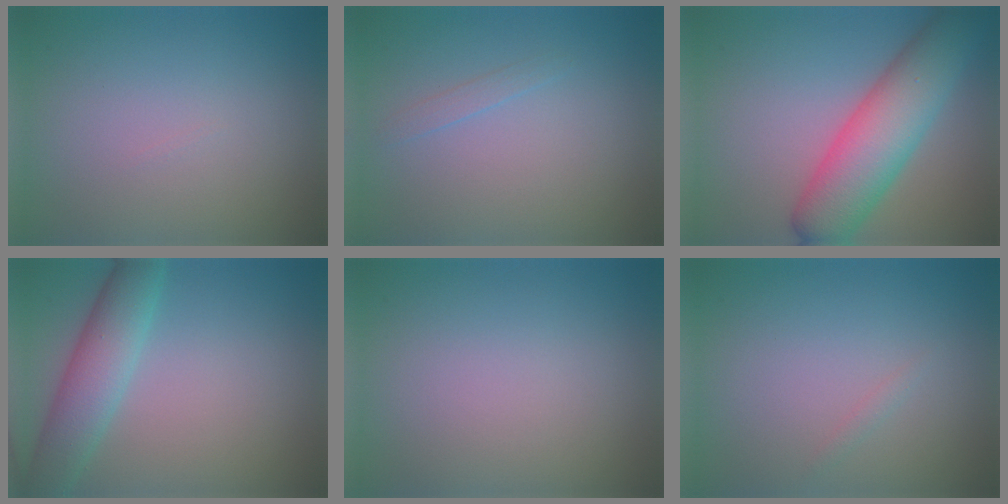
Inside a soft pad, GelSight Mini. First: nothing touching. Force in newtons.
{"total": 0.7, "press": 0.7, "slide": 0.1}
{"total": 8.3, "press": 8.3, "slide": 0.0}
{"total": 4.8, "press": 4.8, "slide": 0.1}
{"total": 0.0}
{"total": 0.6, "press": 0.5, "slide": 0.1}